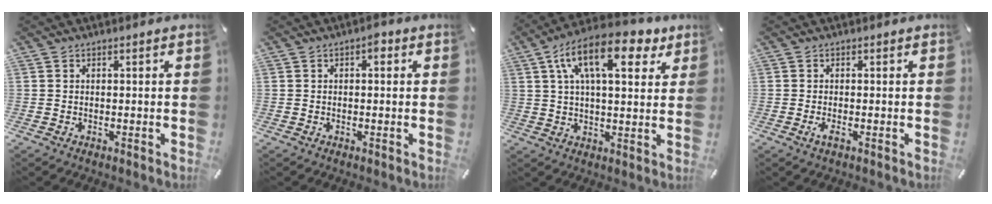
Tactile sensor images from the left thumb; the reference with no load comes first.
{"total": 1.8, "force": [0.2, 1.0, 1.5], "torque": [-0.023, 0.006, -0.002]}
{"total": 16.2, "force": [7.6, 7.1, 12.4], "torque": [-0.203, -0.010, 0.124]}
{"total": 1.8, "force": [-0.6, 0.4, 1.6], "torque": [-0.035, -0.005, -0.011]}